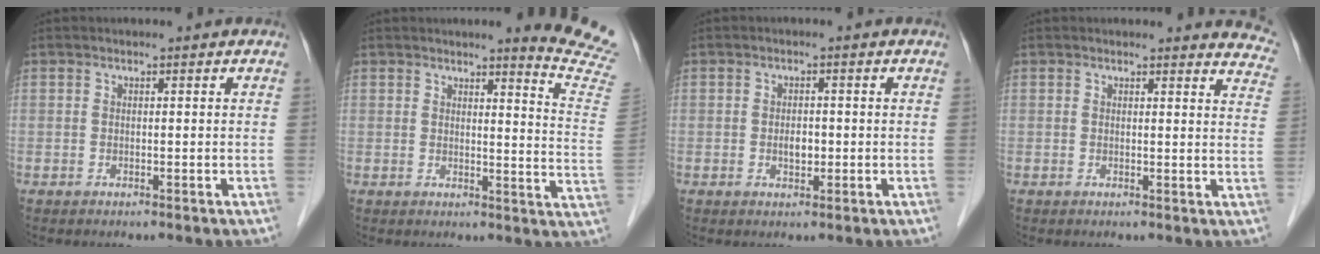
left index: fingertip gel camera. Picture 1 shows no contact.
{"total": 10.8, "force": [10.1, -1.4, 3.6], "torque": [-0.031, -0.098, 0.087]}
{"total": 2.0, "force": [-0.3, 1.2, 1.6], "torque": [-0.027, 0.002, -0.003]}
{"total": 8.3, "force": [8.1, 1.6, 1.0], "torque": [0.029, -0.043, 0.045]}